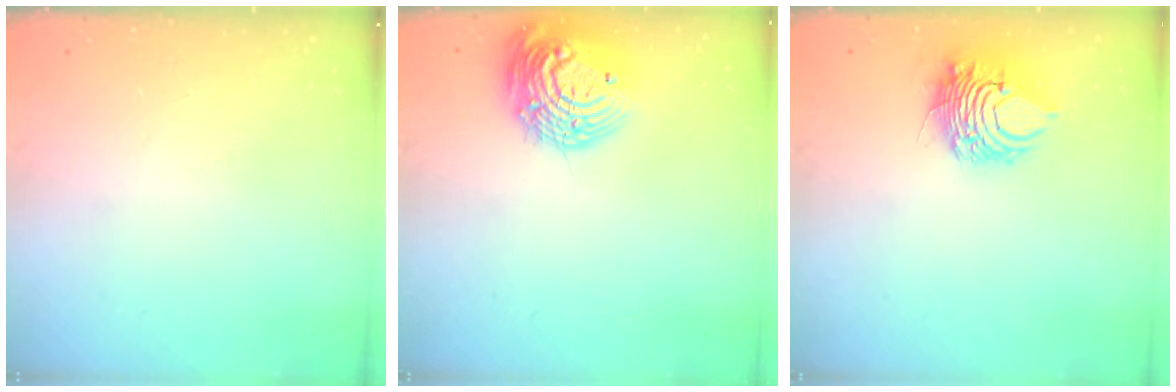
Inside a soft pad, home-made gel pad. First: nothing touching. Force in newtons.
{"total": 17.0, "press": 17.0, "slide": 0.6}
{"total": 8.5, "press": 8.4, "slide": 0.8}